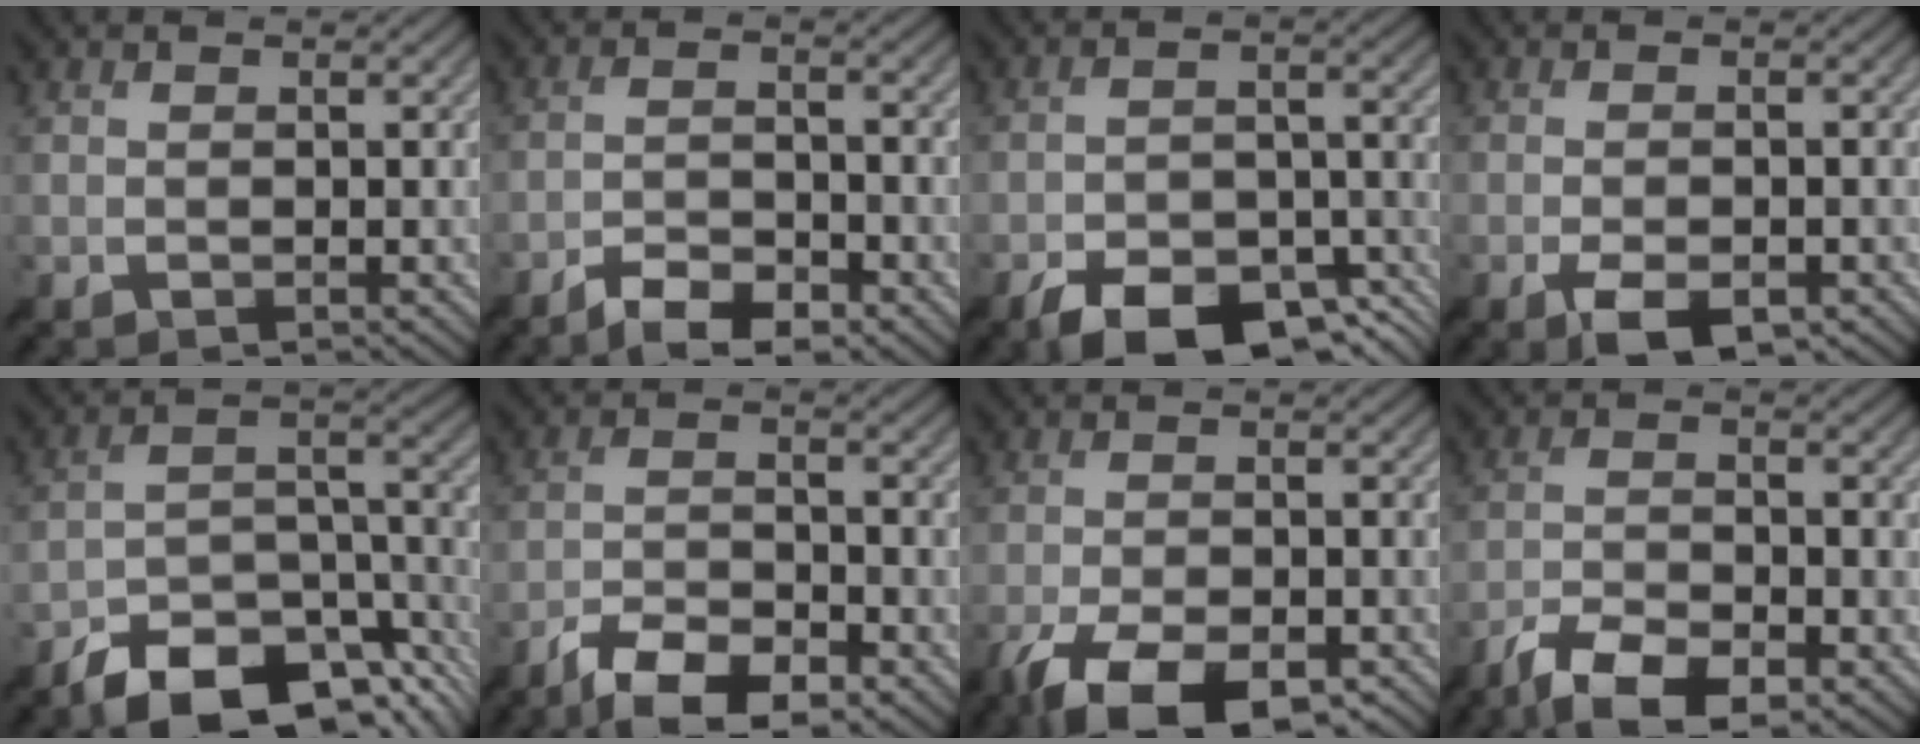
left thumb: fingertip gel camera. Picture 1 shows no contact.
{"total": 5.7, "force": [-4.1, 1.5, 3.6], "torque": [-0.073, 0.001, -0.077]}
{"total": 11.5, "force": [-7.4, 4.8, 7.4], "torque": [-0.124, -0.005, -0.130]}
{"total": 5.5, "force": [-2.8, 1.8, 4.4], "torque": [-0.087, 0.001, -0.048]}
{"total": 13.9, "force": [-9.9, 5.2, 8.2], "torque": [-0.148, -0.004, -0.177]}
{"total": 8.8, "force": [-6.2, 2.7, 5.6], "torque": [-0.107, 0.000, -0.116]}
{"total": 11.3, "force": [-7.3, 4.0, 7.7], "torque": [-0.148, -0.019, -0.122]}
{"total": 8.4, "force": [-5.8, 2.5, 5.5], "torque": [-0.109, -0.005, -0.109]}